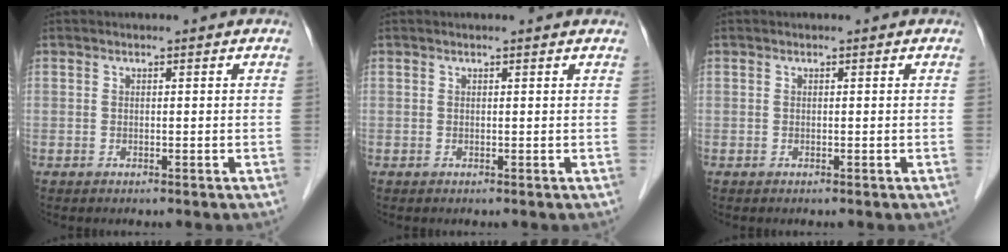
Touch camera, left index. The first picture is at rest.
{"total": 1.4, "force": [1.4, 0.0, 0.4], "torque": [-0.014, 0.007, 0.011]}
{"total": 0.0}